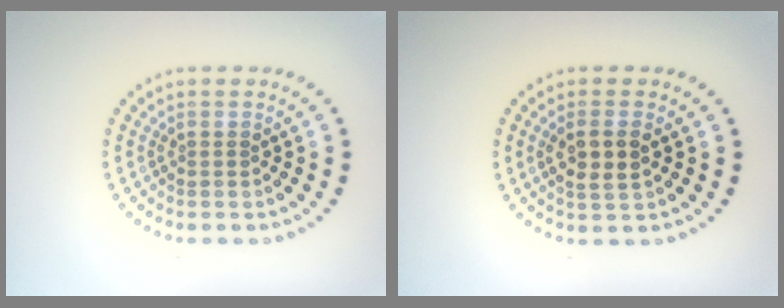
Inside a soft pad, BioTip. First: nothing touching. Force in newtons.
{"total": 2.6, "press": 2.5, "slide": 0.9}